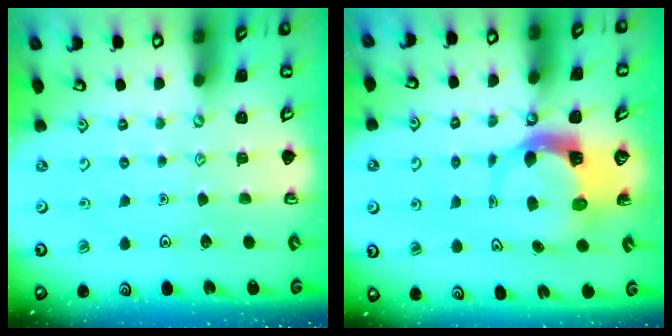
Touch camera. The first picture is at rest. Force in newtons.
{"total": 6.1, "press": 6.0, "slide": 0.9}